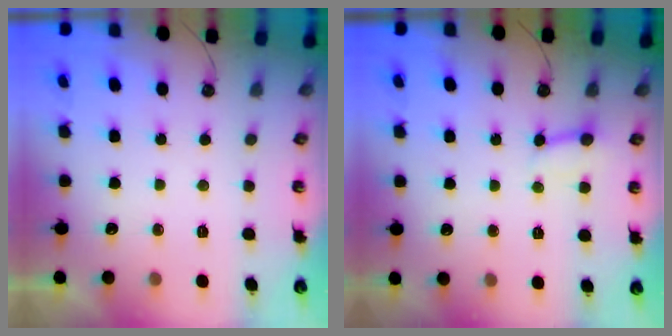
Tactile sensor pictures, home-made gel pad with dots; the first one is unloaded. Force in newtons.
{"total": 2.9, "press": 2.9, "slide": 0.2}